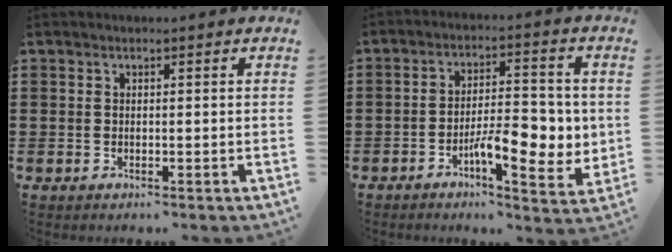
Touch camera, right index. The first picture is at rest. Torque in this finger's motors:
{"motor_torque": [2.14, 0.00, 0.63, 0.14]}